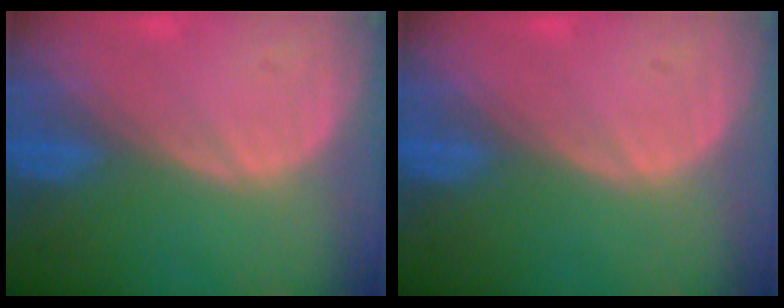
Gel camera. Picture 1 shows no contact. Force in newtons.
{"total": 0.0}